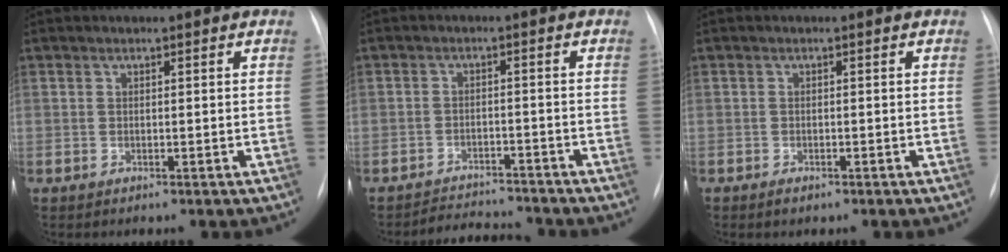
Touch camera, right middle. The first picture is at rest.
{"total": 5.6, "force": [-5.5, 1.0, 0.2], "torque": [-0.002, 0.006, -0.085]}
{"total": 1.0, "force": [-0.7, 0.5, 0.5], "torque": [-0.010, 0.000, -0.007]}